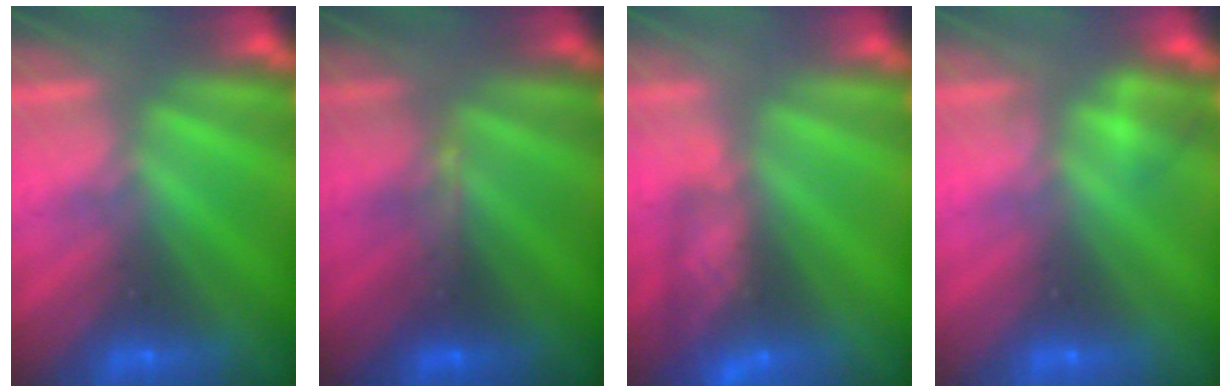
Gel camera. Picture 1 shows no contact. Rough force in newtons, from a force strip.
{"total": 3.1}
{"total": 6.7}
{"total": 2.3}